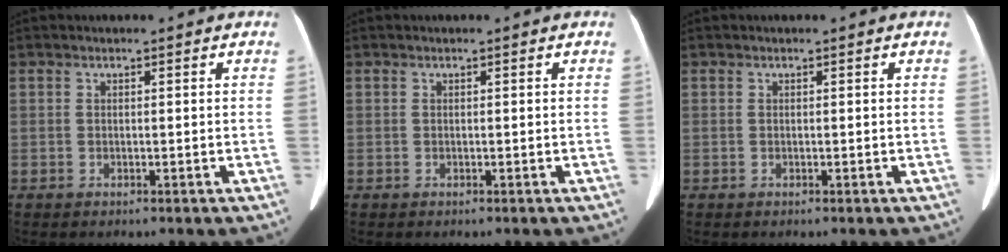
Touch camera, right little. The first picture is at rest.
{"total": 0.0}
{"total": 0.0}